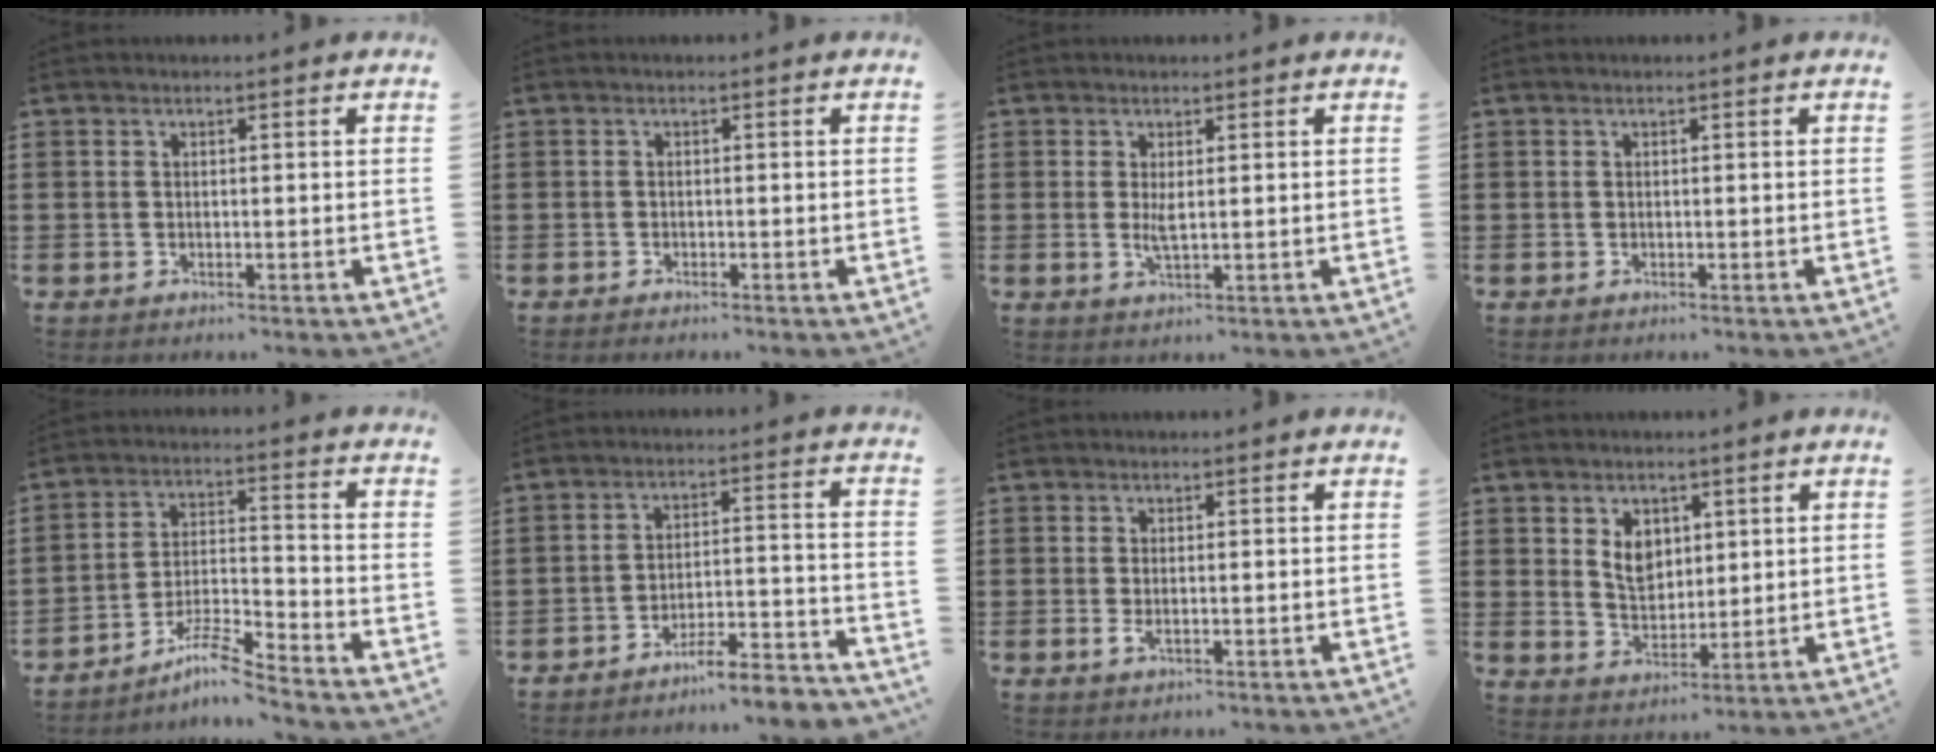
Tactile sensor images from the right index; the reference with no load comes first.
{"total": 0.6, "force": [-0.6, -0.1, 0.0], "torque": [-0.001, -0.003, -0.013]}
{"total": 2.4, "force": [0.4, 0.6, 2.3], "torque": [-0.045, -0.002, 0.007]}
{"total": 0.0}
{"total": 7.6, "force": [-6.5, 0.4, 3.8], "torque": [-0.072, 0.001, -0.123]}
{"total": 6.0, "force": [-5.6, 0.1, 2.0], "torque": [-0.031, 0.000, -0.108]}
{"total": 1.3, "force": [0.0, 0.3, 1.3], "torque": [-0.025, -0.002, 0.000]}
{"total": 4.9, "force": [1.8, 3.6, 2.9], "torque": [-0.061, 0.008, 0.030]}